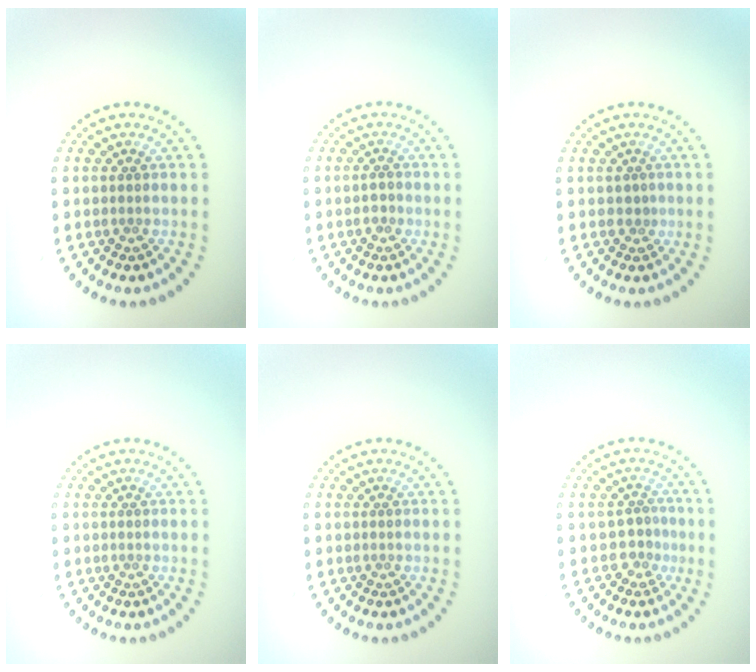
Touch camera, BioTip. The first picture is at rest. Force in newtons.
{"total": 1.1, "press": 1.1, "slide": 0.2}
{"total": 0.6, "press": 0.3, "slide": 0.5}
{"total": 0.0}
{"total": 0.0}
{"total": 1.8, "press": 1.1, "slide": 1.4}